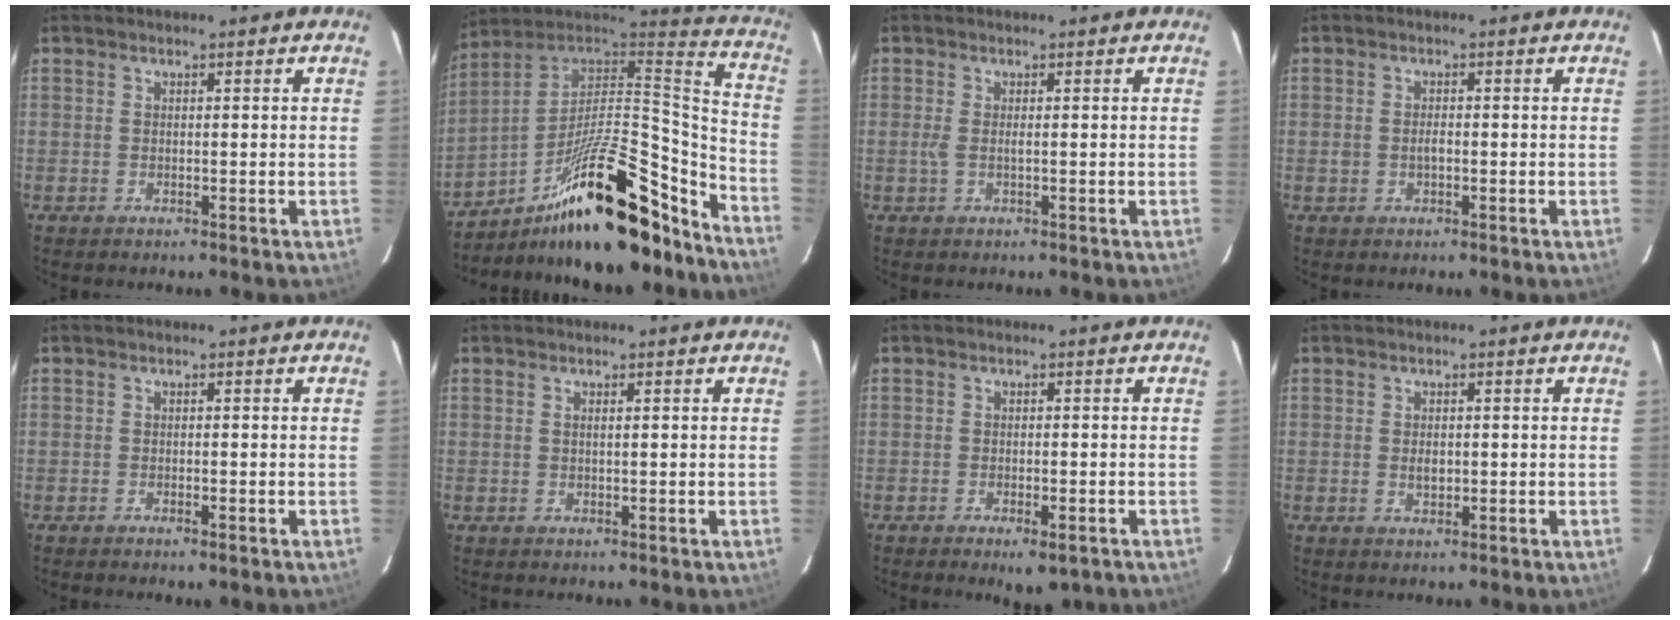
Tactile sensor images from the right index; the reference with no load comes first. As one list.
[{"total": 27.9, "force": [-19.2, 8.8, 18.2], "torque": [-0.274, 0.011, -0.306]}, {"total": 1.5, "force": [-0.1, 0.0, 1.5], "torque": [-0.032, -0.002, -0.003]}, {"total": 1.6, "force": [-0.4, 1.0, 1.2], "torque": [-0.023, 0.002, -0.007]}, {"total": 0.7, "force": [-0.6, 0.2, 0.4], "torque": [-0.008, 0.000, -0.010]}, {"total": 0.6, "force": [0.2, -0.1, 0.5], "torque": [-0.011, 0.002, 0.004]}, {"total": 4.3, "force": [-2.7, 1.7, 2.9], "torque": [-0.051, -0.010, -0.036]}, {"total": 1.7, "force": [-0.1, 1.3, 1.2], "torque": [-0.020, -0.001, 0.001]}]